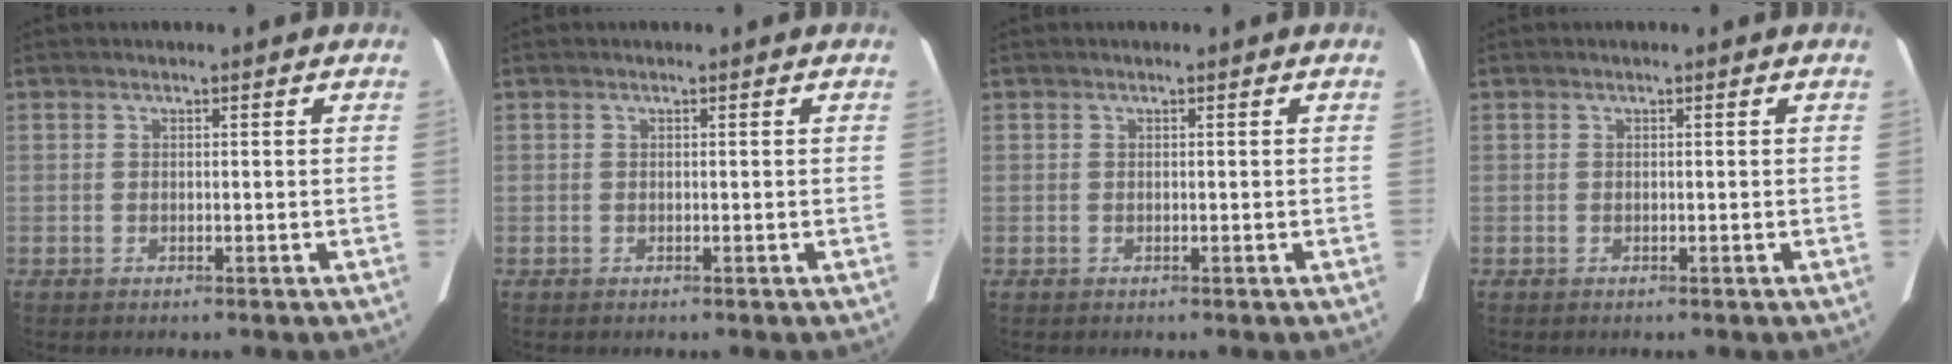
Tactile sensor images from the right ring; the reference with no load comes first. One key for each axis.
{"total": 0.0}
{"total": 0.0}
{"total": 0.0}